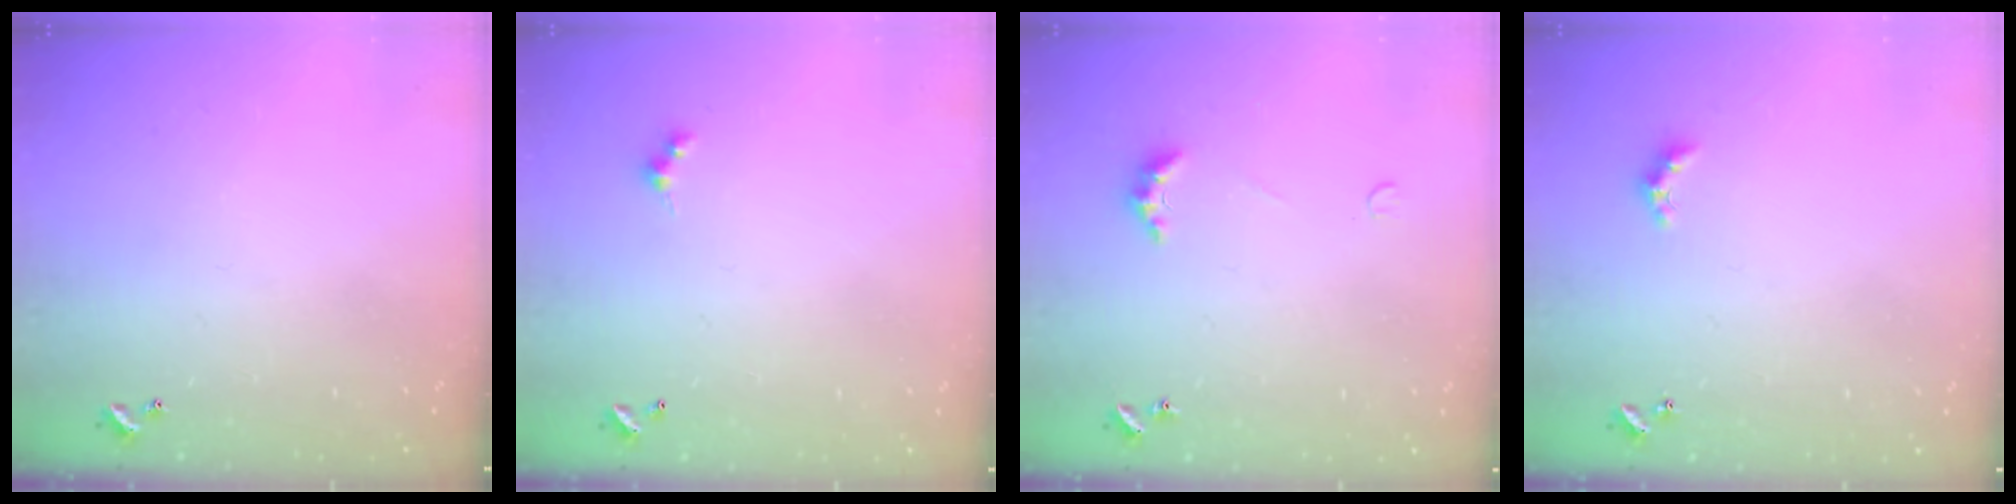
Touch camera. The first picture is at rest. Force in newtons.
{"total": 2.5, "press": 2.5, "slide": 0.5}
{"total": 2.7, "press": 2.6, "slide": 0.7}
{"total": 1.7, "press": 1.6, "slide": 0.5}